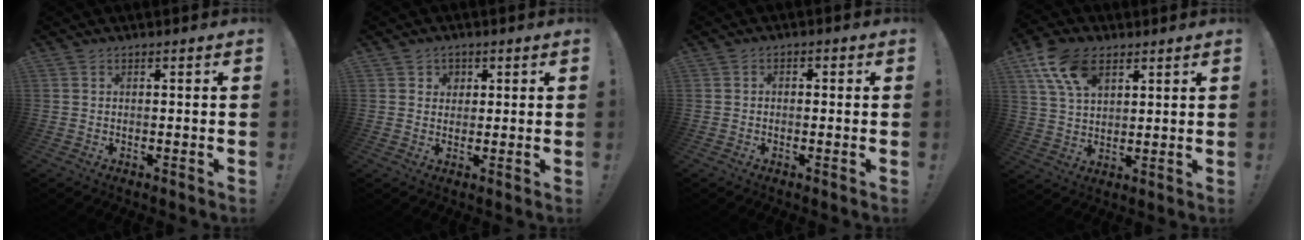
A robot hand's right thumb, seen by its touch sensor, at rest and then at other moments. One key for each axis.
{"total": 3.1, "fx": 1.1, "fy": 2.8, "fz": 0.5, "tx": -0.006, "ty": -0.004, "tz": 0.019}
{"total": 1.6, "fx": -1.1, "fy": 1.0, "fz": 0.7, "tx": -0.015, "ty": 0.010, "tz": -0.019}
{"total": 13.1, "fx": 7.0, "fy": 7.8, "fz": 7.9, "tx": -0.138, "ty": -0.014, "tz": 0.135}